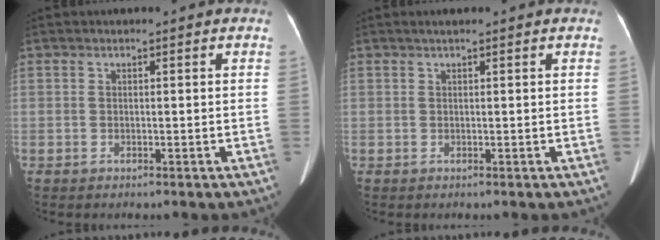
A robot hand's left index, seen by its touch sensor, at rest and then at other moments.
{"total": 1.0, "force": [0.7, 0.0, 0.7], "torque": [-0.015, 0.006, 0.016]}